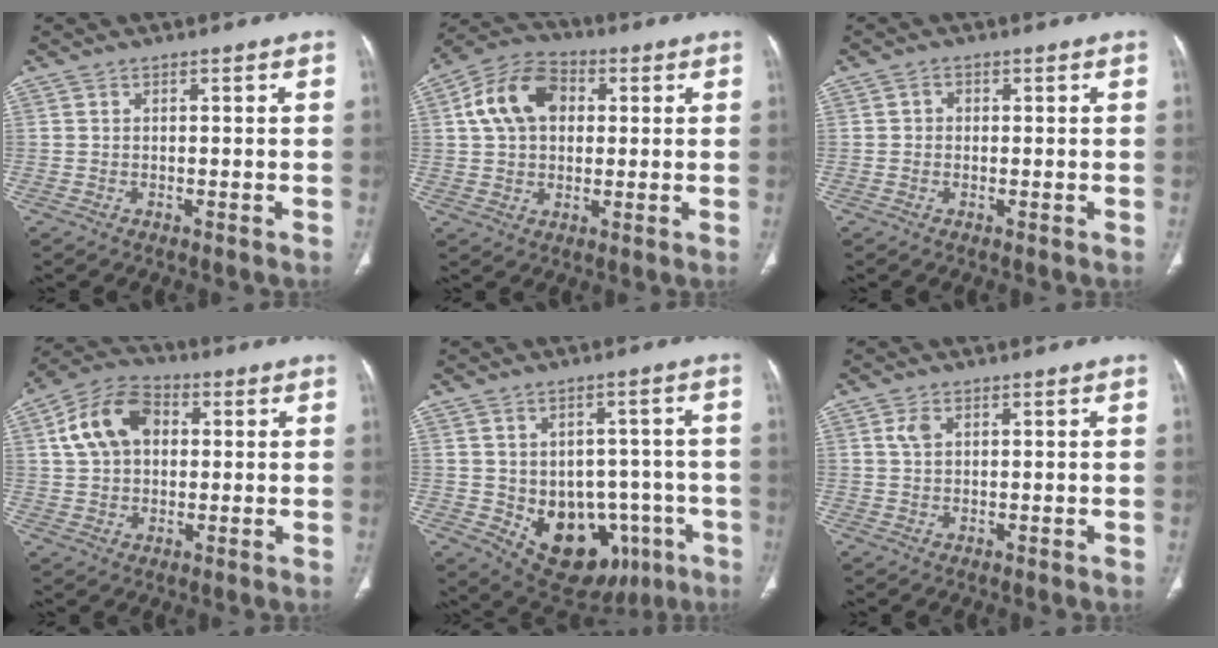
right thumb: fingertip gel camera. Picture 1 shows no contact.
{"total": 12.5, "force": [2.8, 8.9, 8.4], "torque": [-0.136, 0.019, 0.039]}
{"total": 1.3, "force": [0.0, 1.2, 0.5], "torque": [-0.002, 0.004, -0.002]}
{"total": 12.2, "force": [2.8, 8.4, 8.3], "torque": [-0.138, 0.018, 0.043]}
{"total": 16.1, "force": [-5.4, 11.4, 10.0], "torque": [-0.098, 0.023, -0.053]}
{"total": 2.1, "force": [0.9, 1.2, 1.5], "torque": [-0.033, 0.004, 0.022]}